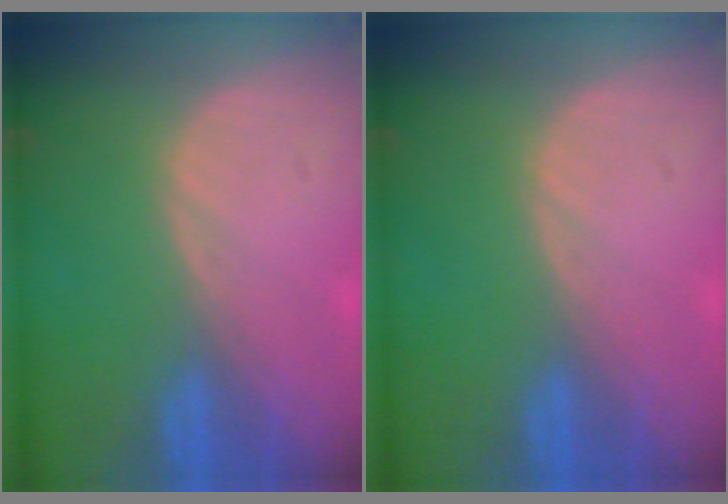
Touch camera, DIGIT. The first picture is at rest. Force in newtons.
{"total": 0.0}